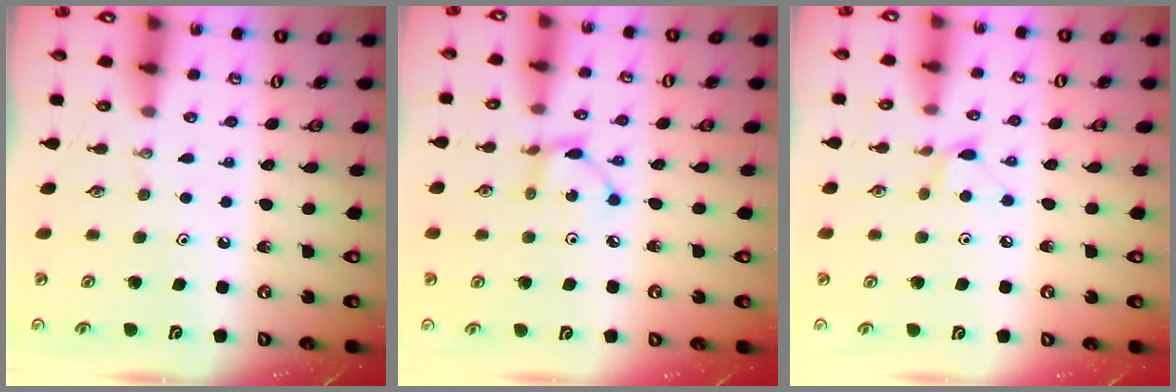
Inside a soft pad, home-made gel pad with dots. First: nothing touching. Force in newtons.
{"total": 3.3, "press": 3.3, "slide": 0.2}
{"total": 5.6, "press": 5.6, "slide": 0.6}